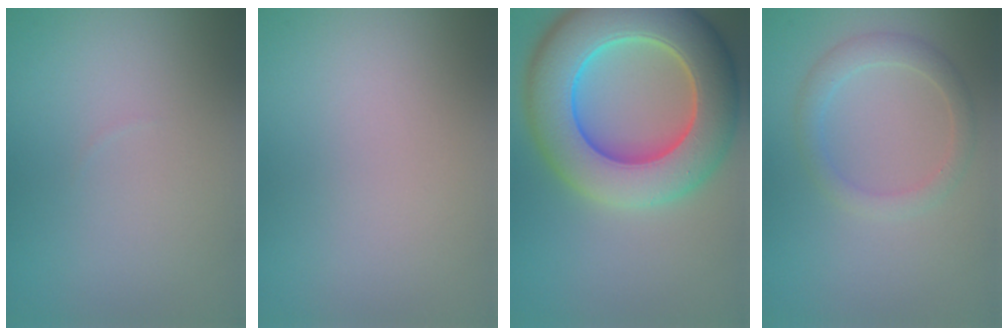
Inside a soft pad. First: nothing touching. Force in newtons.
{"total": 0.0}
{"total": 12.2, "press": 12.1, "slide": 0.9}
{"total": 2.3, "press": 2.3, "slide": 0.1}